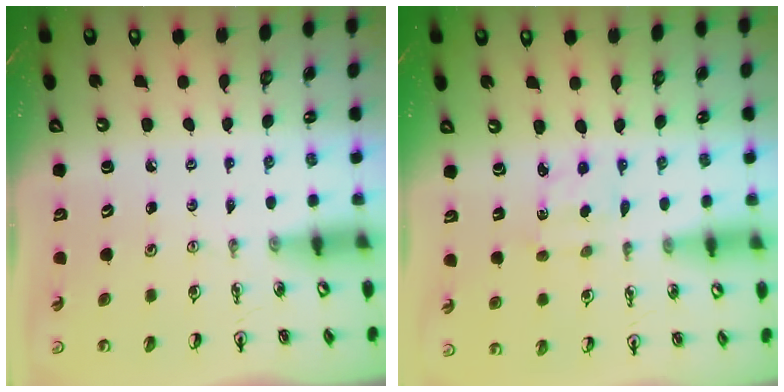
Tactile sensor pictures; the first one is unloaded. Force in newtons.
{"total": 1.8, "press": 1.7, "slide": 0.5}